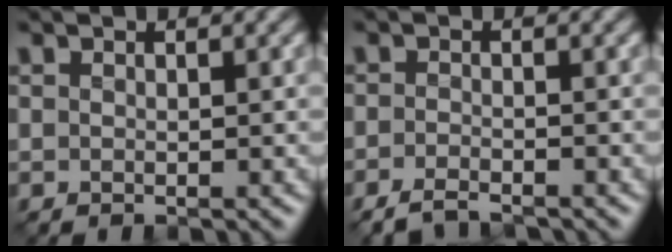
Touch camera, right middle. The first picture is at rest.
{"total": 2.2, "force": [-2.0, 0.4, 0.9], "torque": [-0.019, -0.004, -0.043]}